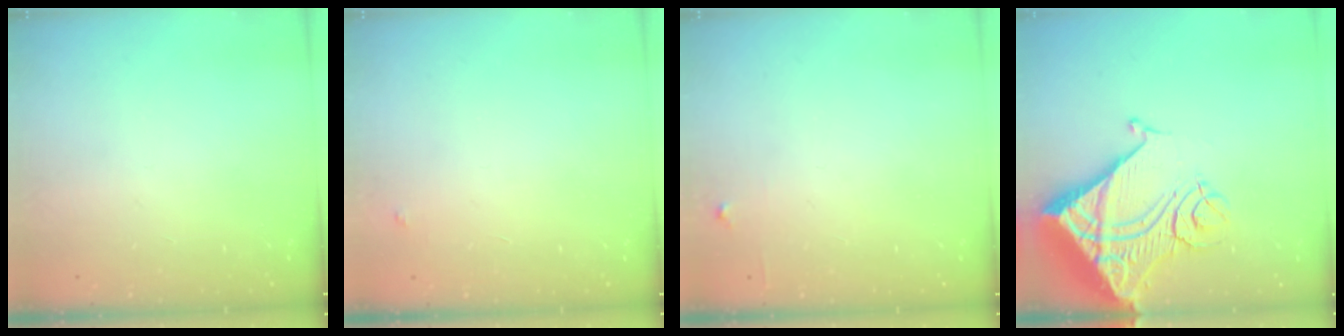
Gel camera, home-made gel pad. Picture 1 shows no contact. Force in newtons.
{"total": 4.0, "press": 4.0, "slide": 0.2}
{"total": 4.8, "press": 4.8, "slide": 0.7}
{"total": 20.9, "press": 20.7, "slide": 2.6}